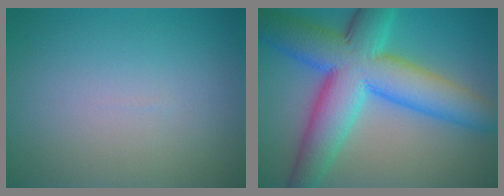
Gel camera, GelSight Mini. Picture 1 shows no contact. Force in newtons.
{"total": 12.0, "press": 12.0, "slide": 0.4}